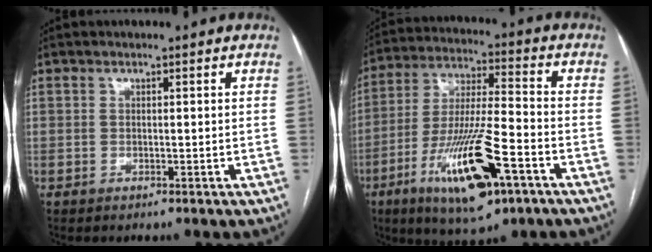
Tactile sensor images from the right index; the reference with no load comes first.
{"total": 17.2, "force": [-8.0, 3.1, 14.9], "torque": [-0.296, -0.023, -0.131]}